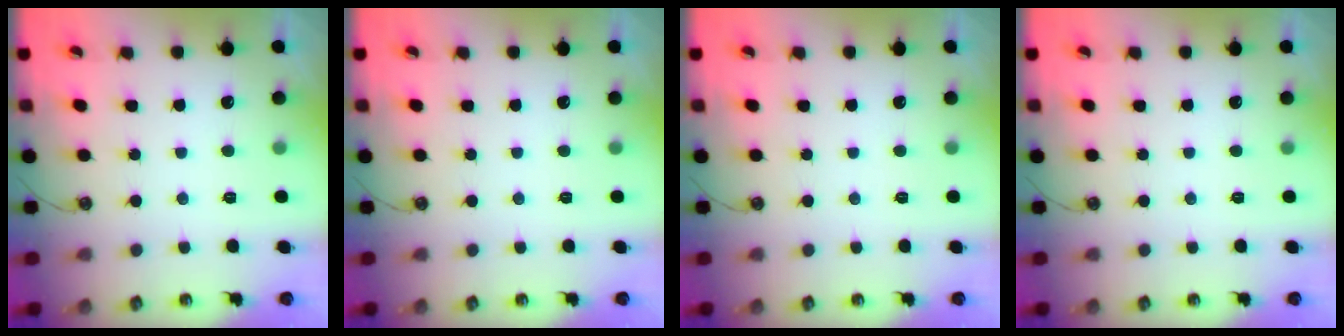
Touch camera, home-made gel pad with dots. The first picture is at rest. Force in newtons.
{"total": 0.0}
{"total": 0.0}
{"total": 0.0}